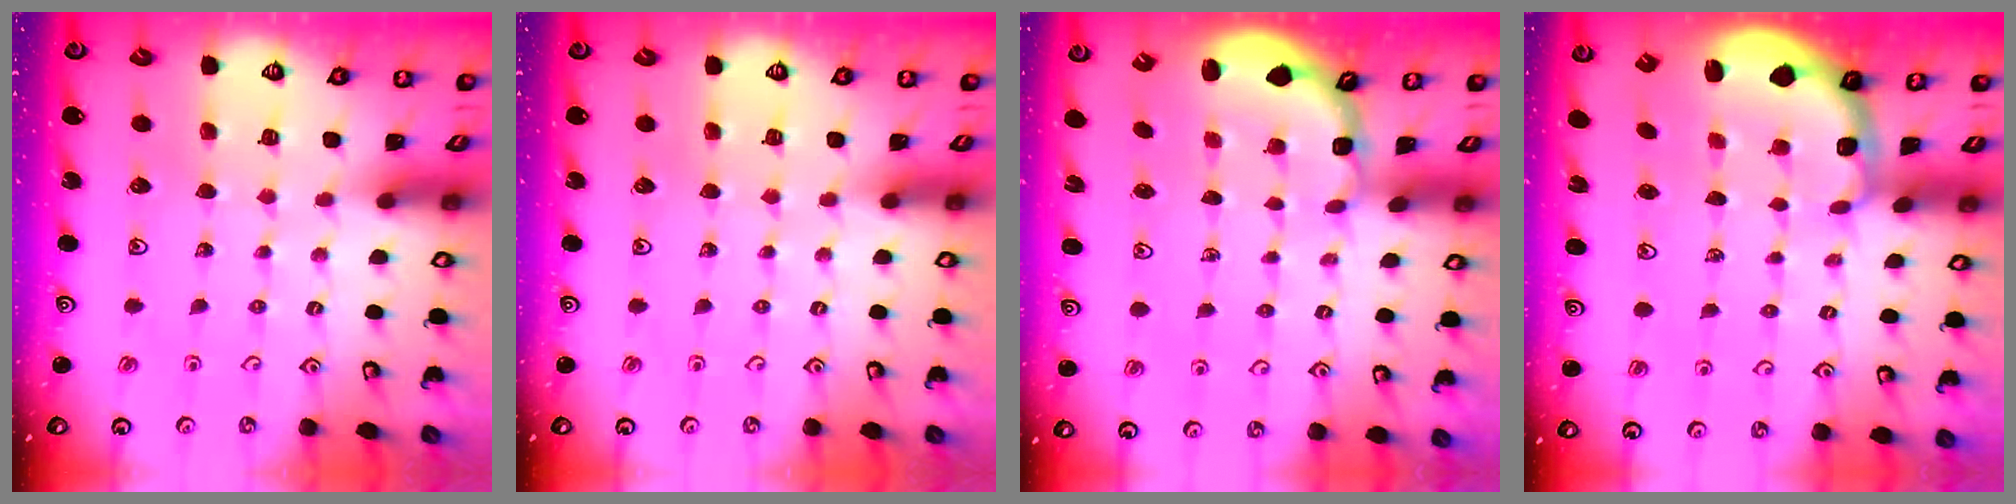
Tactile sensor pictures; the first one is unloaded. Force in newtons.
{"total": 0.0}
{"total": 2.6, "press": 2.0, "slide": 1.7}
{"total": 1.6, "press": 1.2, "slide": 1.1}